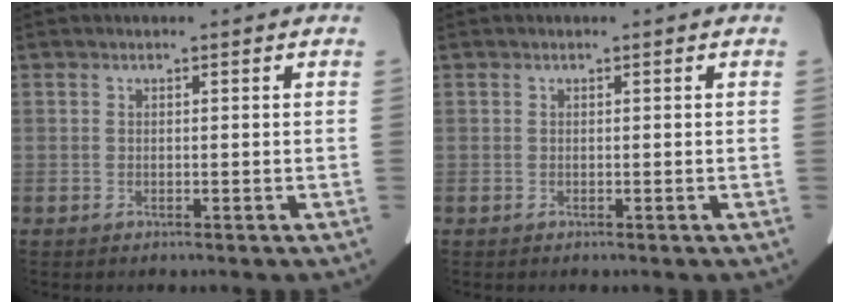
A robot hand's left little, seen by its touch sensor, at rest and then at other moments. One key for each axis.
{"total": 0.0}